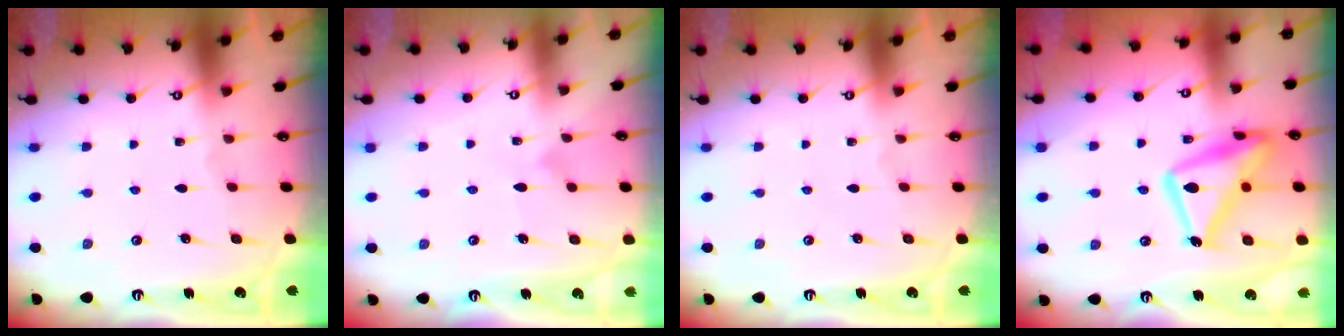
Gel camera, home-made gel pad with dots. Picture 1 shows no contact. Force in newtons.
{"total": 8.1, "press": 8.1, "slide": 0.3}
{"total": 0.0}
{"total": 19.2, "press": 19.2, "slide": 1.4}